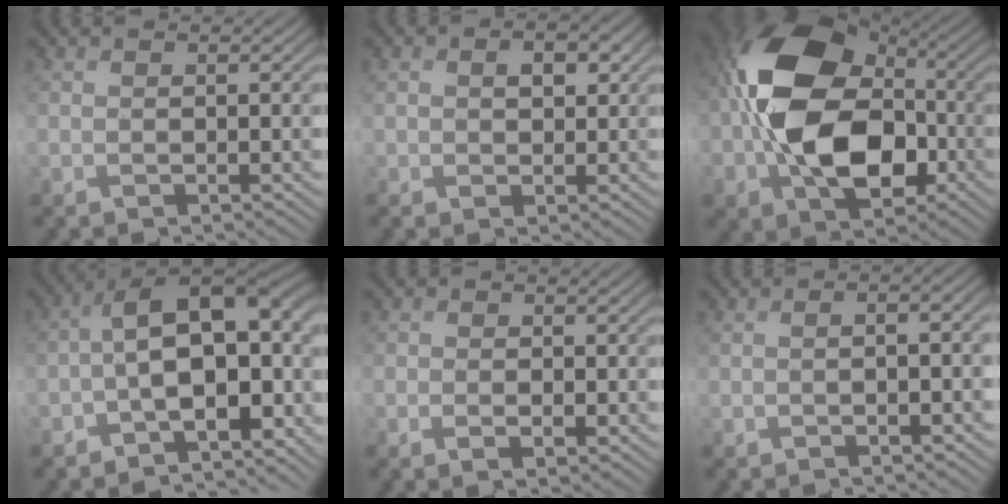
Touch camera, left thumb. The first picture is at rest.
{"total": 4.4, "force": [1.3, 3.1, 2.8], "torque": [-0.054, -0.002, 0.024]}
{"total": 16.6, "force": [-1.7, 11.4, 12.0], "torque": [-0.216, -0.003, -0.041]}
{"total": 15.8, "force": [-2.5, 8.2, 13.3], "torque": [-0.203, 0.002, -0.017]}
{"total": 2.3, "force": [-0.8, 1.5, 1.6], "torque": [-0.023, -0.005, -0.014]}
{"total": 4.3, "force": [-0.9, 1.2, 4.0], "torque": [-0.058, -0.002, -0.020]}